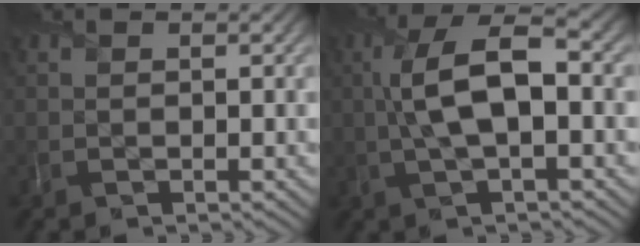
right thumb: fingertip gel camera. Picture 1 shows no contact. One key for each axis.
{"total": 8.5, "fx": 0.1, "fy": 3.0, "fz": 7.9, "tx": -0.168, "ty": 0.016, "tz": -0.005}